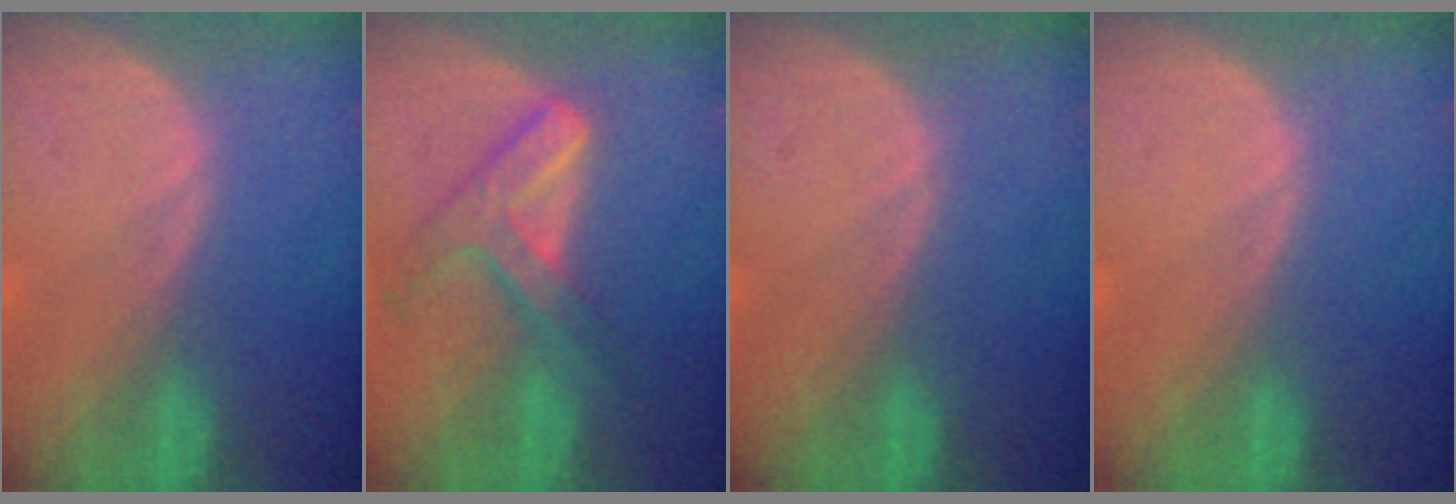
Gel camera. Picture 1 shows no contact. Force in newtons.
{"total": 7.4, "press": 6.2, "slide": 4.1}
{"total": 0.0}
{"total": 0.0}